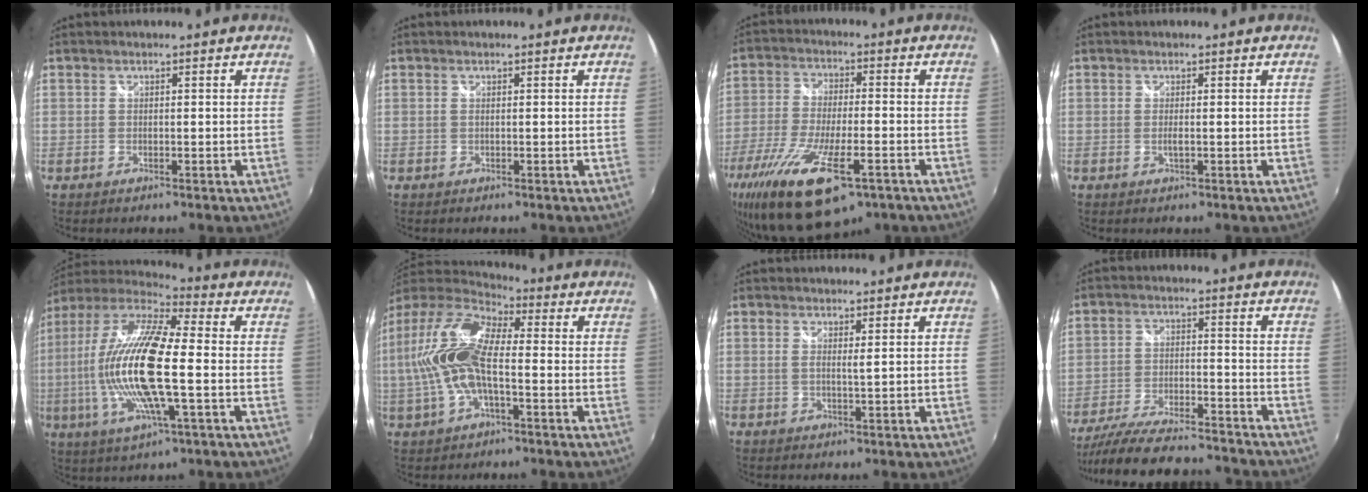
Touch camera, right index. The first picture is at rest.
{"total": 0.0}
{"total": 19.9, "force": [-11.5, 6.6, 14.8], "torque": [-0.303, -0.068, -0.198]}
{"total": 1.2, "force": [-0.2, 0.1, 1.1], "torque": [-0.021, -0.002, -0.004]}
{"total": 20.7, "force": [-1.3, 4.7, 20.1], "torque": [-0.373, -0.010, -0.036]}
{"total": 15.6, "force": [-1.0, 6.1, 14.4], "torque": [-0.287, 0.009, -0.026]}
{"total": 1.4, "force": [0.5, -0.1, 1.2], "torque": [-0.025, -0.002, 0.007]}
{"total": 21.0, "force": [-18.8, 3.8, 8.6], "torque": [-0.173, -0.027, -0.283]}